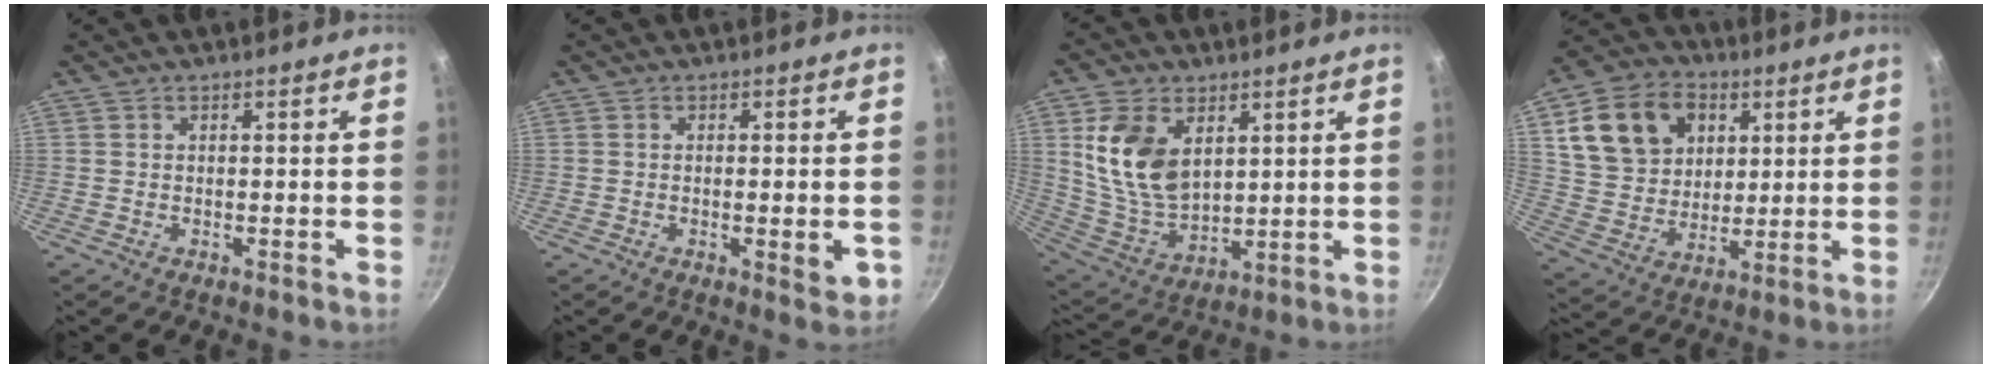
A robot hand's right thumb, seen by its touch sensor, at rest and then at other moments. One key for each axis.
{"total": 4.3, "fx": -1.1, "fy": 1.3, "fz": 3.9, "tx": -0.055, "ty": -0.007, "tz": -0.017}
{"total": 14.1, "fx": 4.3, "fy": 9.1, "fz": 9.9, "tx": -0.171, "ty": -0.030, "tz": 0.096}
{"total": 17.0, "fx": 5.8, "fy": 13.2, "fz": 9.1, "tx": -0.145, "ty": -0.007, "tz": 0.106}